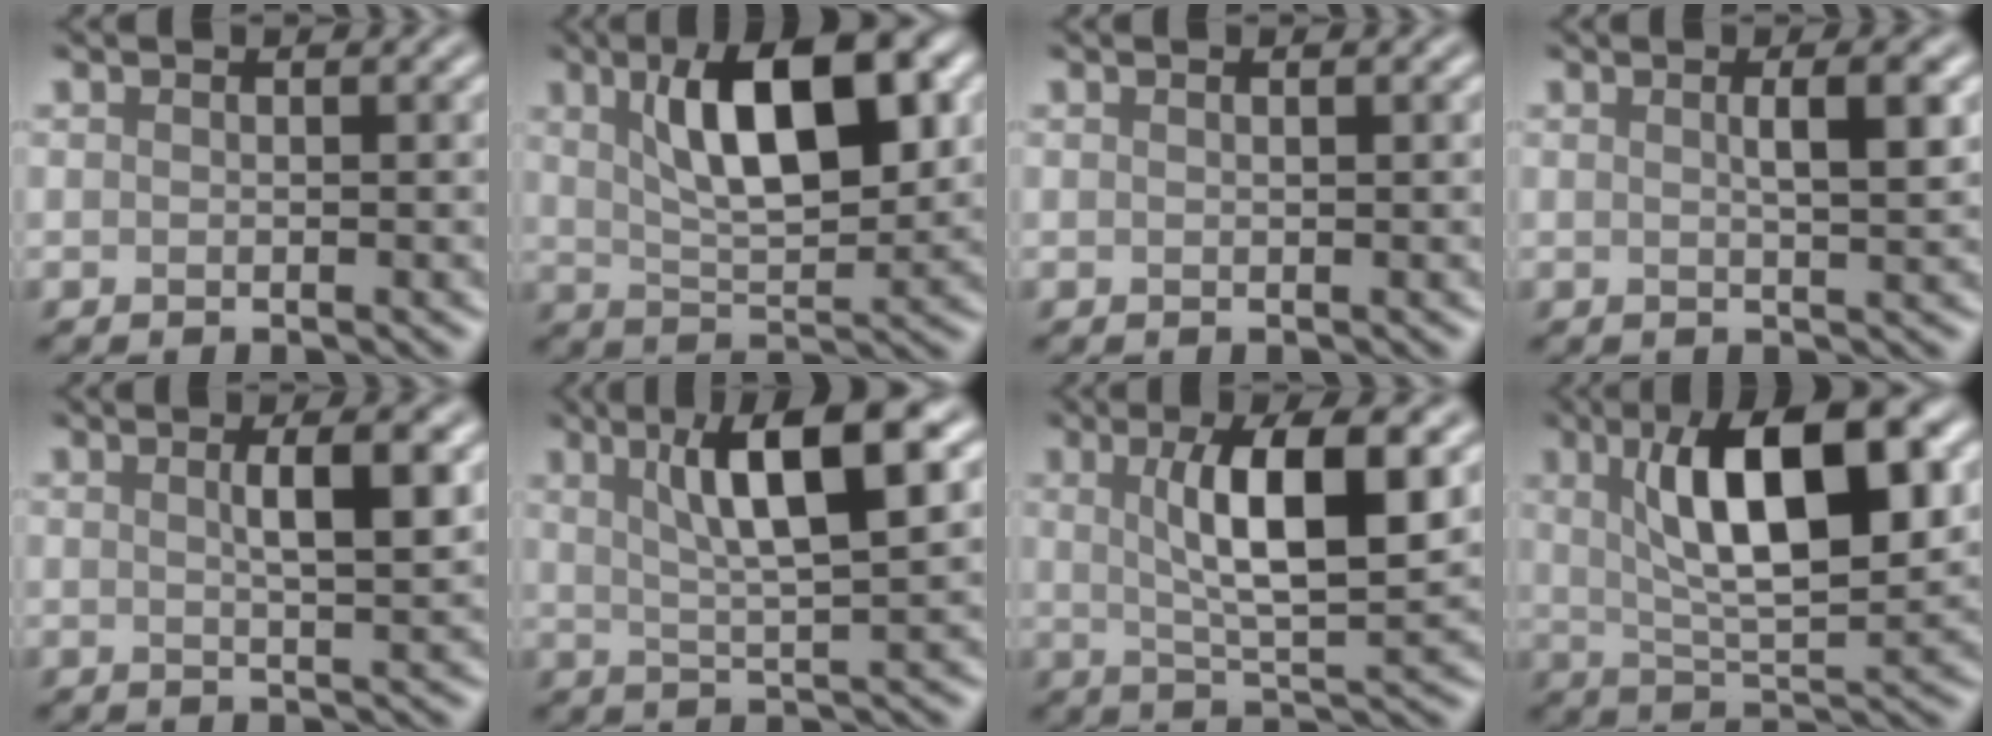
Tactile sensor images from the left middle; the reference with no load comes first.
{"total": 9.2, "force": [2.9, 3.4, 8.1], "torque": [-0.125, 0.007, 0.053]}
{"total": 0.8, "force": [0.4, 0.3, 0.6], "torque": [-0.001, -0.005, 0.001]}
{"total": 3.0, "force": [0.6, 0.7, 2.9], "torque": [-0.033, 0.005, 0.008]}
{"total": 3.8, "force": [0.7, 0.8, 3.6], "torque": [-0.050, 0.003, 0.014]}
{"total": 8.0, "force": [2.8, 1.5, 7.4], "torque": [-0.109, 0.010, 0.052]}
{"total": 7.8, "force": [1.6, 2.0, 7.4], "torque": [-0.112, -0.004, 0.035]}
{"total": 10.5, "force": [2.7, 3.4, 9.6], "torque": [-0.147, 0.006, 0.051]}